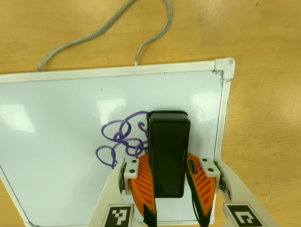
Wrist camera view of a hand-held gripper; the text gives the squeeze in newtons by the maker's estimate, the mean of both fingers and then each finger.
{"total": 14.3, "left": 14.9, "right": 13.7}